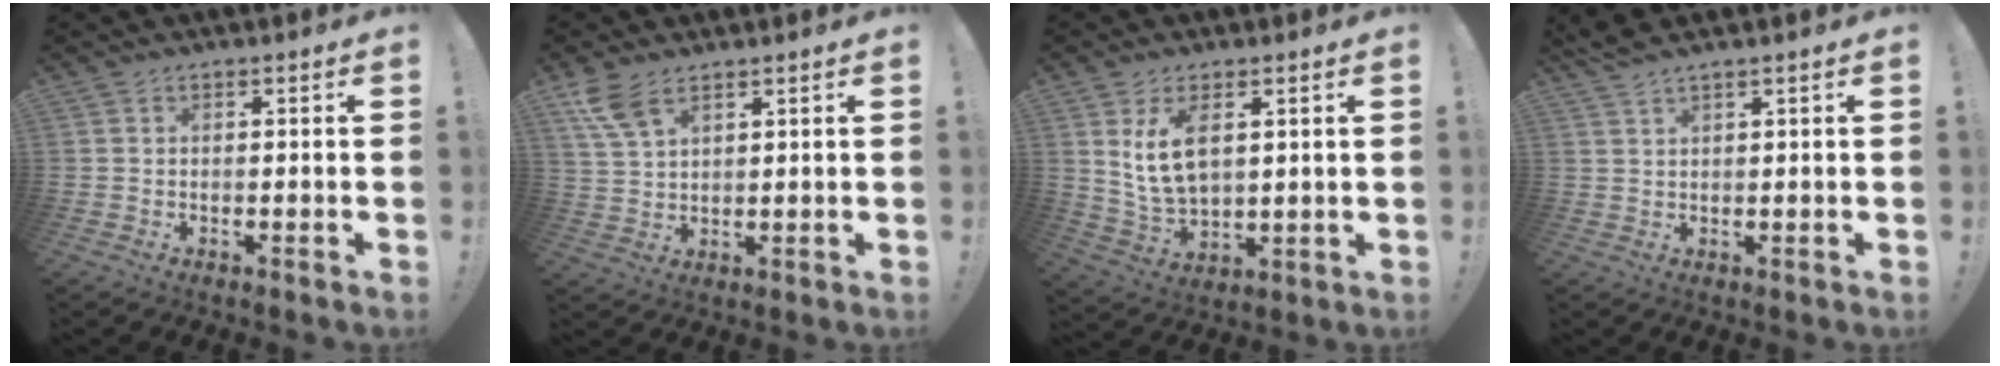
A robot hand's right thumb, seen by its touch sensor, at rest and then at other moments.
{"total": 7.7, "force": [4.8, 3.6, 4.8], "torque": [-0.092, -0.015, 0.094]}
{"total": 9.6, "force": [3.6, 5.2, 7.2], "torque": [-0.147, -0.010, 0.065]}
{"total": 2.6, "force": [2.0, -0.4, 1.6], "torque": [-0.042, -0.006, 0.036]}